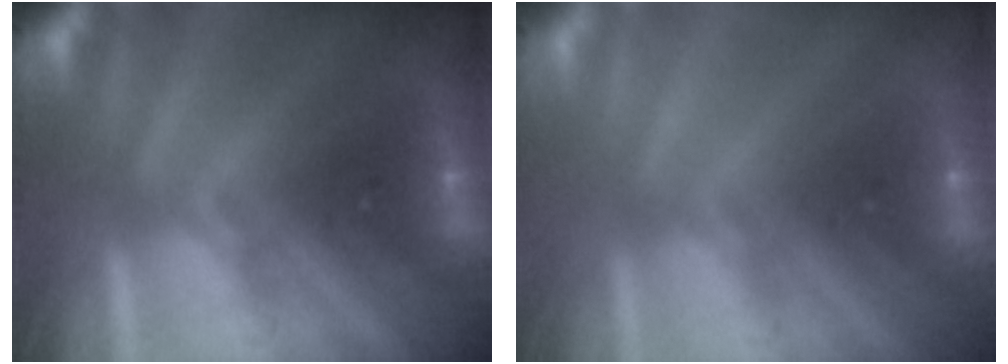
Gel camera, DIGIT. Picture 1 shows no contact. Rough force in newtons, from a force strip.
{"total": 2.9}